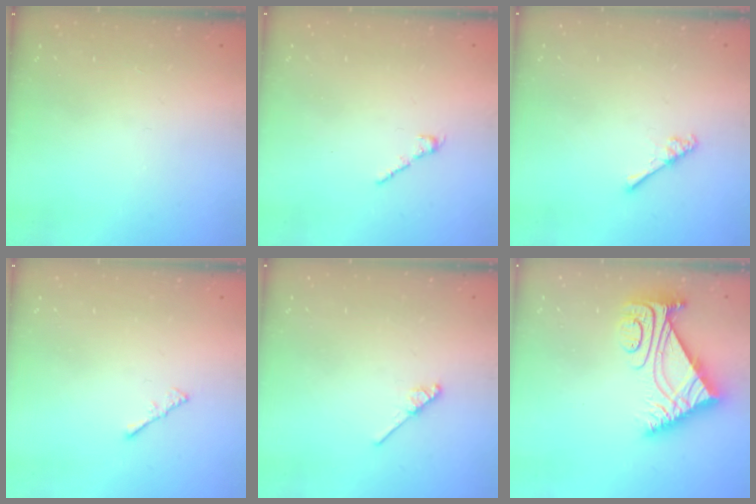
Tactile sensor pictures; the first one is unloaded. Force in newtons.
{"total": 2.5, "press": 2.4, "slide": 0.7}
{"total": 3.2, "press": 3.1, "slide": 0.5}
{"total": 1.5, "press": 1.4, "slide": 0.4}
{"total": 4.5, "press": 4.4, "slide": 0.7}
{"total": 8.6, "press": 8.5, "slide": 1.0}